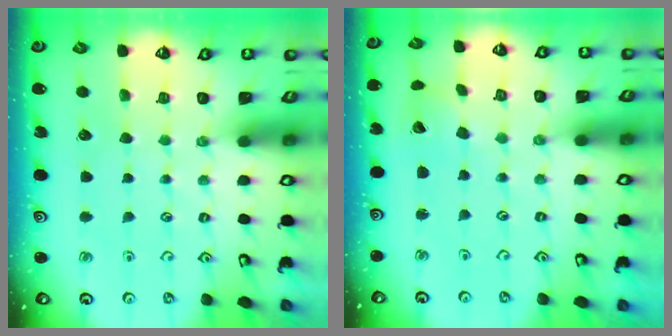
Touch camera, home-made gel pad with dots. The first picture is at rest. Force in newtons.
{"total": 2.8, "press": 2.8, "slide": 0.4}